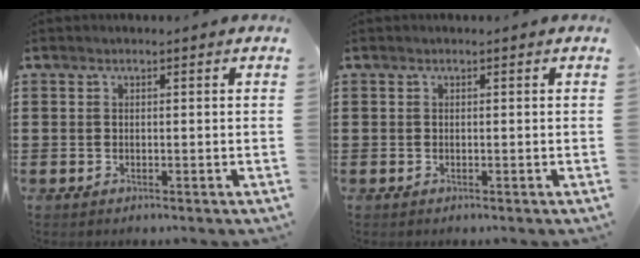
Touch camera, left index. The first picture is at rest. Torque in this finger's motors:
{"motor_torque": [0.00, 0.00, 0.00, 0.00]}